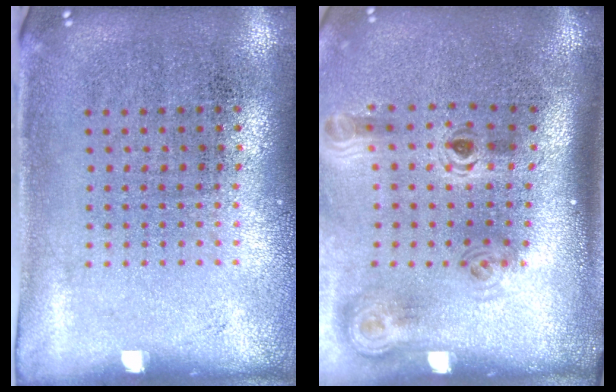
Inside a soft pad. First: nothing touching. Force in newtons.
{"total": 1.9, "press": 1.3, "slide": 1.5}